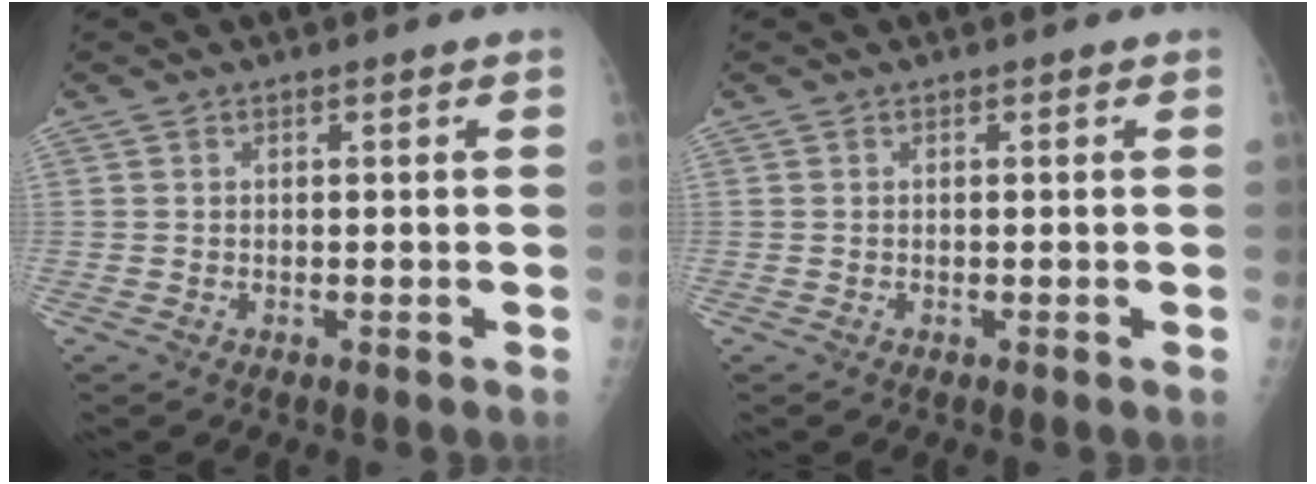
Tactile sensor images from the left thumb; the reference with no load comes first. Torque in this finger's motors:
{"motor_torque": [0.02, 0.02, -0.03, -0.06, 0.00]}